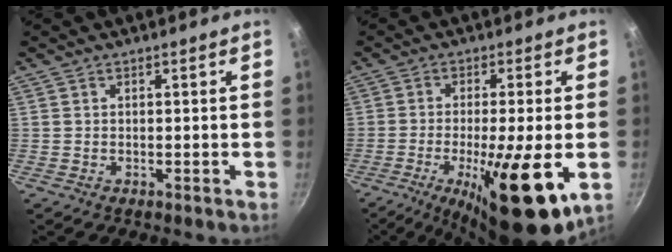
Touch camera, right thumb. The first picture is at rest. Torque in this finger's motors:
{"motor_torque": [0.95, 0.60, 2.37, -0.41, 0.73]}